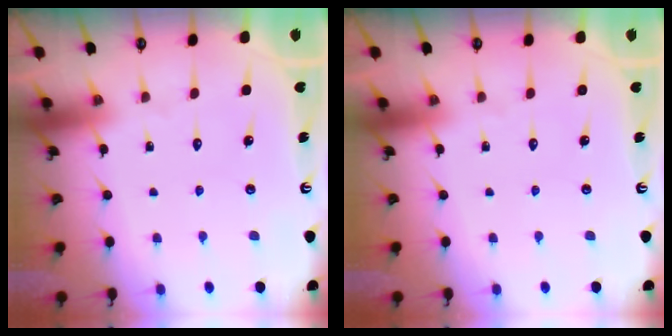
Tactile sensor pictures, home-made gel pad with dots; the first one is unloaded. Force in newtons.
{"total": 0.0}